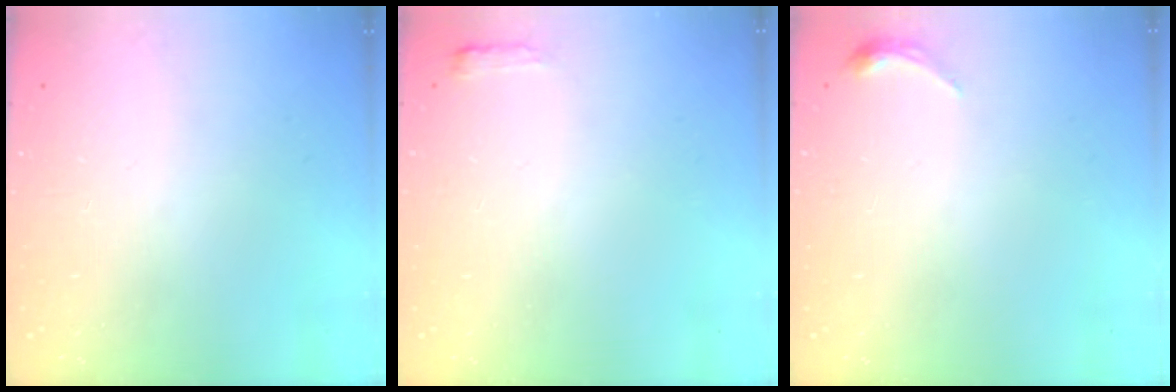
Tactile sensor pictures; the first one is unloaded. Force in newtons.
{"total": 2.7, "press": 2.6, "slide": 0.5}
{"total": 3.4, "press": 3.3, "slide": 0.6}